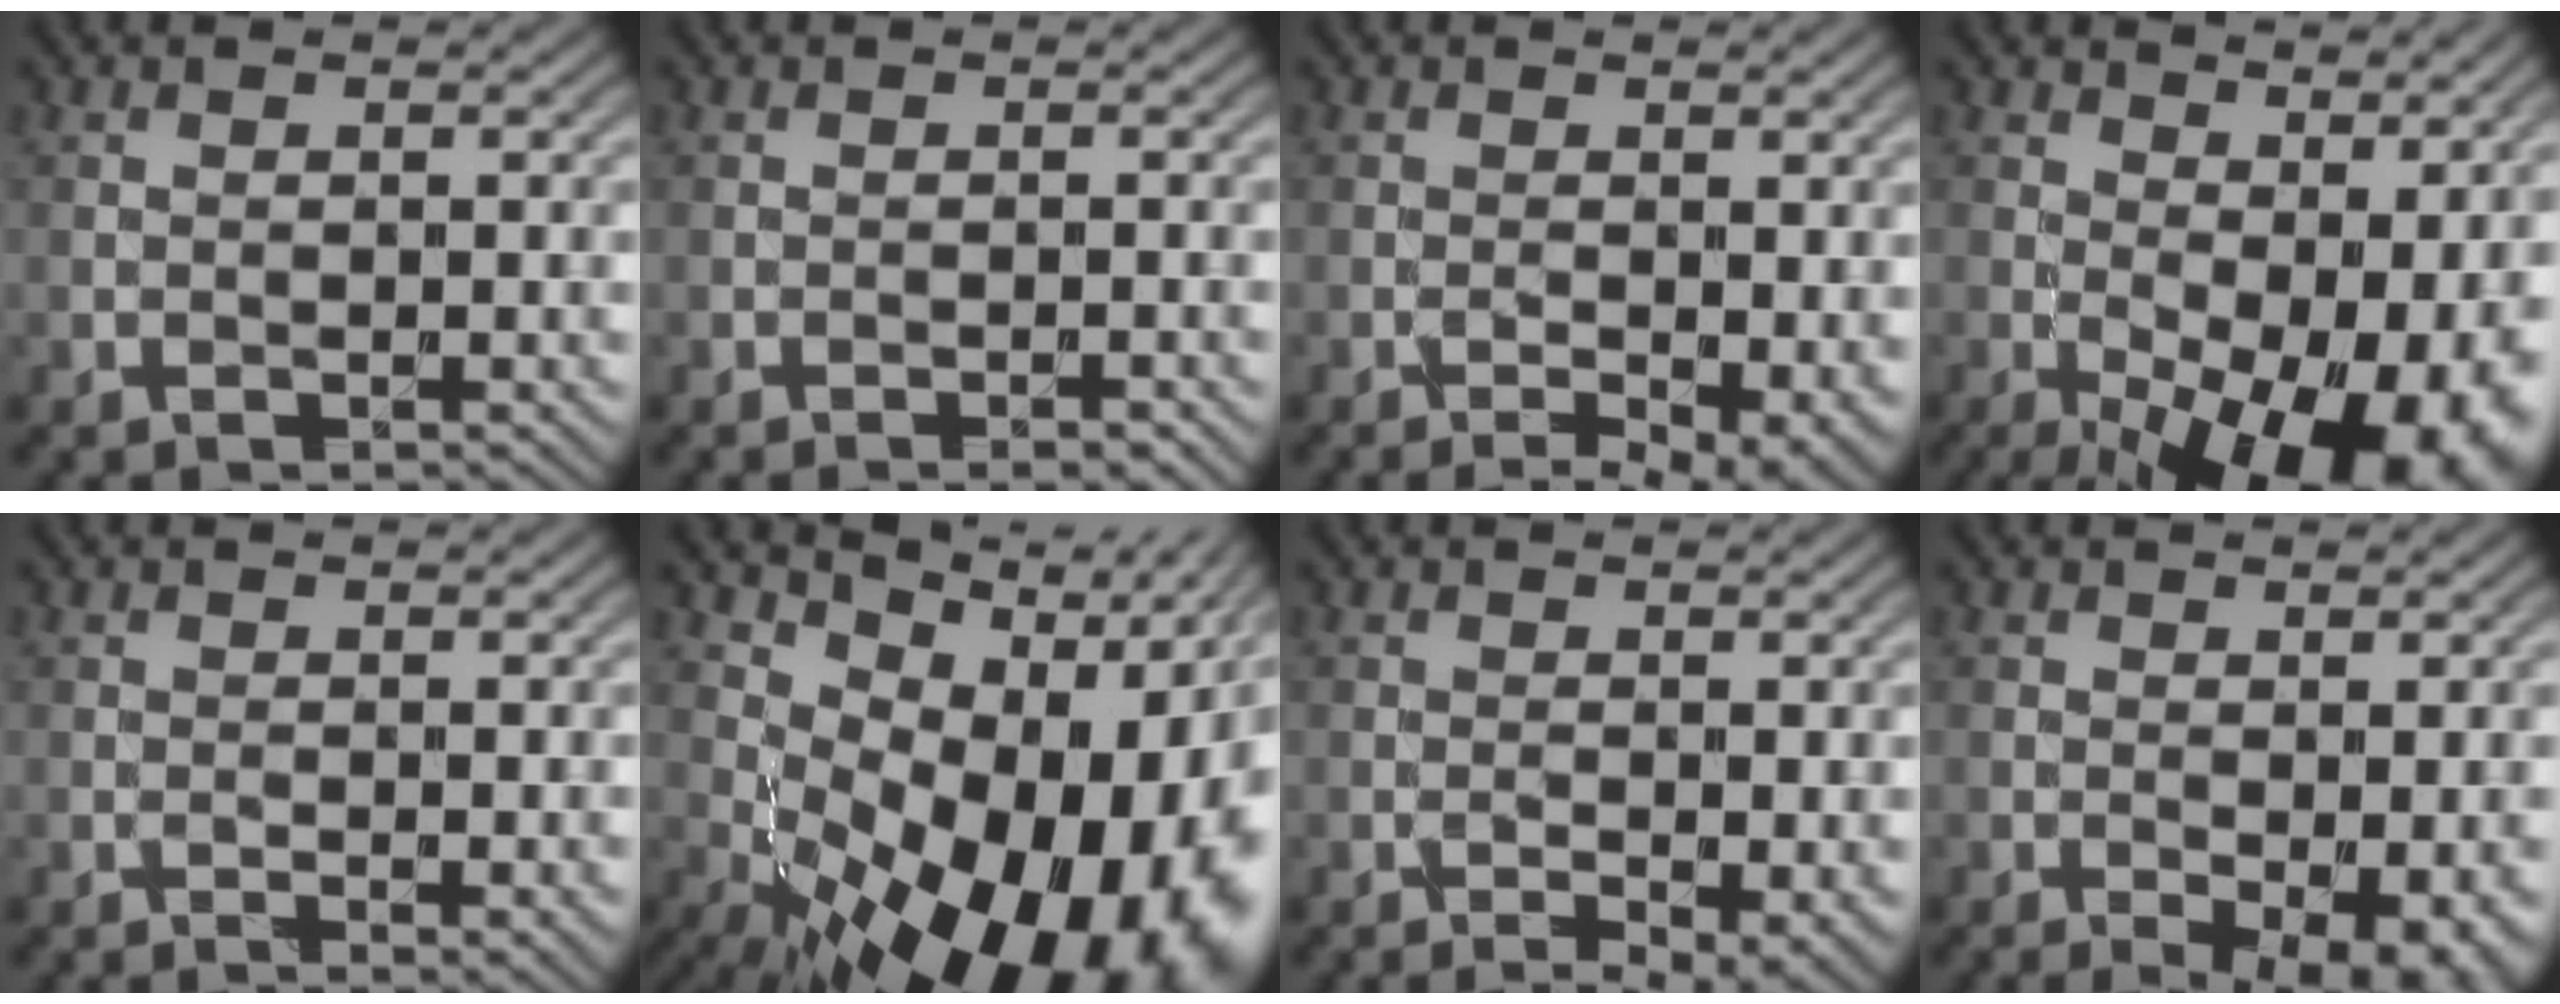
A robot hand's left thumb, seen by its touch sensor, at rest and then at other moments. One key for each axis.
{"total": 1.6, "fx": -1.1, "fy": 0.3, "fz": 1.1, "tx": -0.014, "ty": 0.002, "tz": -0.015}
{"total": 5.4, "fx": -2.0, "fy": 2.0, "fz": 4.6, "tx": -0.066, "ty": -0.012, "tz": -0.018}
{"total": 17.9, "fx": -2.3, "fy": 9.1, "fz": 15.2, "tx": -0.200, "ty": -0.019, "tz": 0.006}
{"total": 1.7, "fx": 0.0, "fy": 0.6, "fz": 1.5, "tx": -0.024, "ty": -0.007, "tz": 0.001}
{"total": 19.5, "fx": -3.1, "fy": 11.5, "fz": 15.4, "tx": -0.195, "ty": -0.025, "tz": -0.030}
{"total": 4.2, "fx": -1.3, "fy": 1.4, "fz": 3.8, "tx": -0.059, "ty": -0.011, "tz": -0.015}
{"total": 6.3, "fx": -2.3, "fy": 2.3, "fz": 5.4, "tx": -0.079, "ty": -0.014, "tz": -0.026}